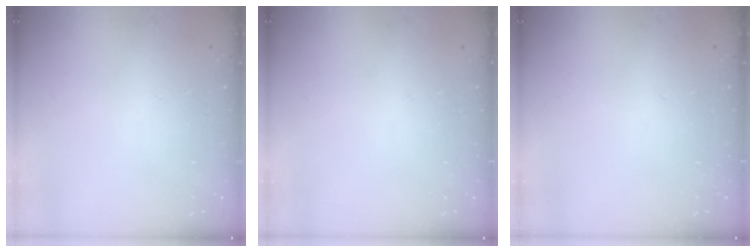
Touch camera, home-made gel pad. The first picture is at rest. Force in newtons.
{"total": 0.0}
{"total": 0.0}